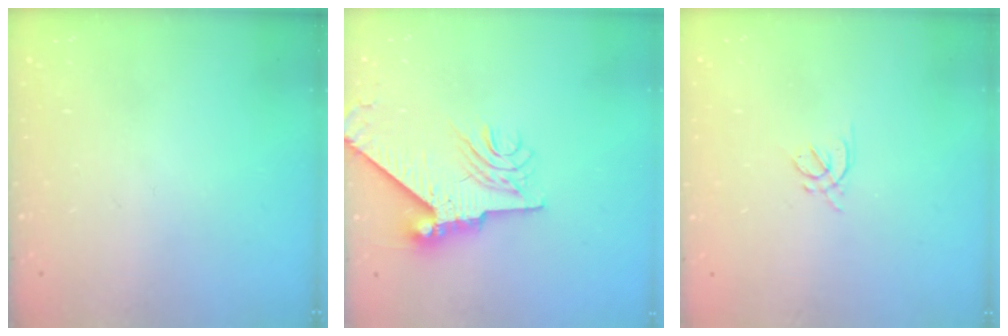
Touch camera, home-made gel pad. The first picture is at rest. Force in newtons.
{"total": 11.4, "press": 11.3, "slide": 1.5}
{"total": 2.5, "press": 2.4, "slide": 0.6}